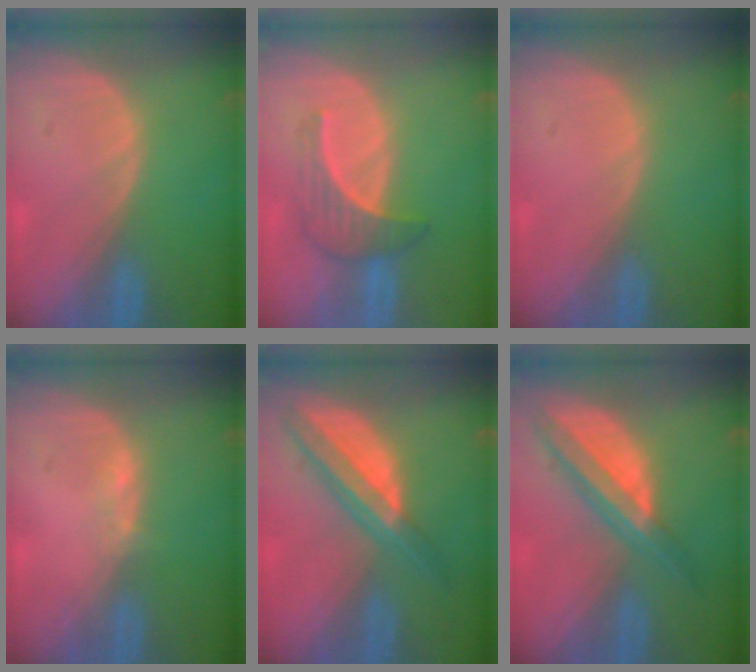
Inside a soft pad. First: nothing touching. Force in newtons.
{"total": 5.0, "press": 4.9, "slide": 0.8}
{"total": 0.0}
{"total": 1.0, "press": 0.8, "slide": 0.5}
{"total": 7.8, "press": 6.6, "slide": 4.1}
{"total": 8.0, "press": 6.6, "slide": 4.5}